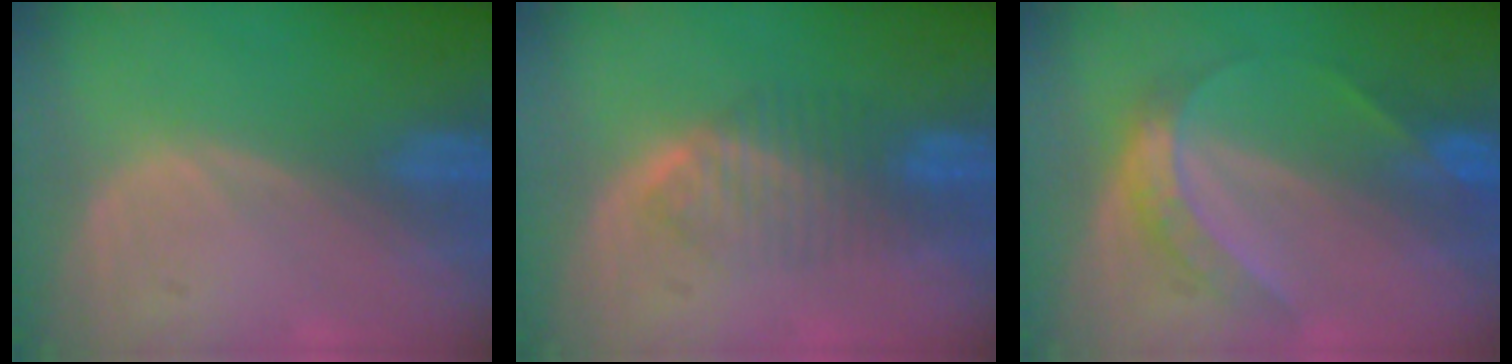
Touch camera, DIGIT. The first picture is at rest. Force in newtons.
{"total": 4.8, "press": 4.7, "slide": 1.0}
{"total": 6.2, "press": 5.3, "slide": 3.2}